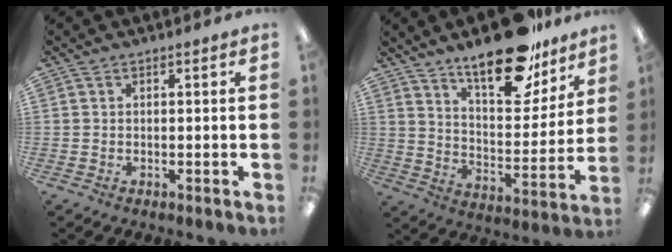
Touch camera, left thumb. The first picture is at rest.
{"total": 23.7, "force": [18.3, 7.4, 13.0], "torque": [-0.194, -0.130, 0.308]}